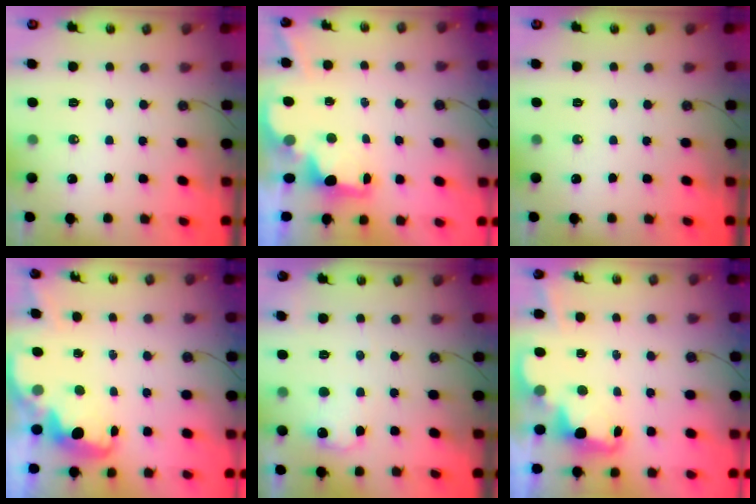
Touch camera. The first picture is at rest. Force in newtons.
{"total": 2.1, "press": 1.9, "slide": 0.8}
{"total": 0.0}
{"total": 2.6, "press": 2.6, "slide": 0.5}
{"total": 7.6, "press": 7.5, "slide": 0.9}
{"total": 2.5, "press": 2.5, "slide": 0.6}